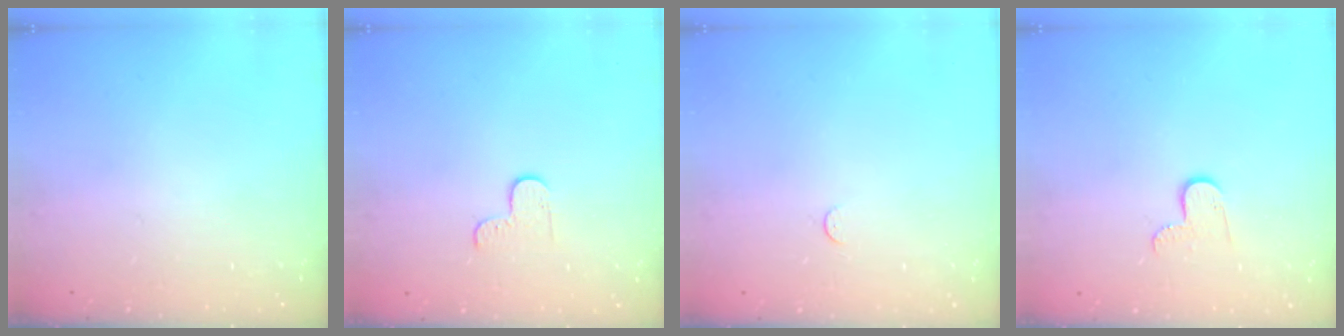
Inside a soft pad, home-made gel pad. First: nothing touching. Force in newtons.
{"total": 3.6, "press": 3.5, "slide": 0.4}
{"total": 2.5, "press": 2.5, "slide": 0.3}
{"total": 5.7, "press": 5.7, "slide": 0.5}